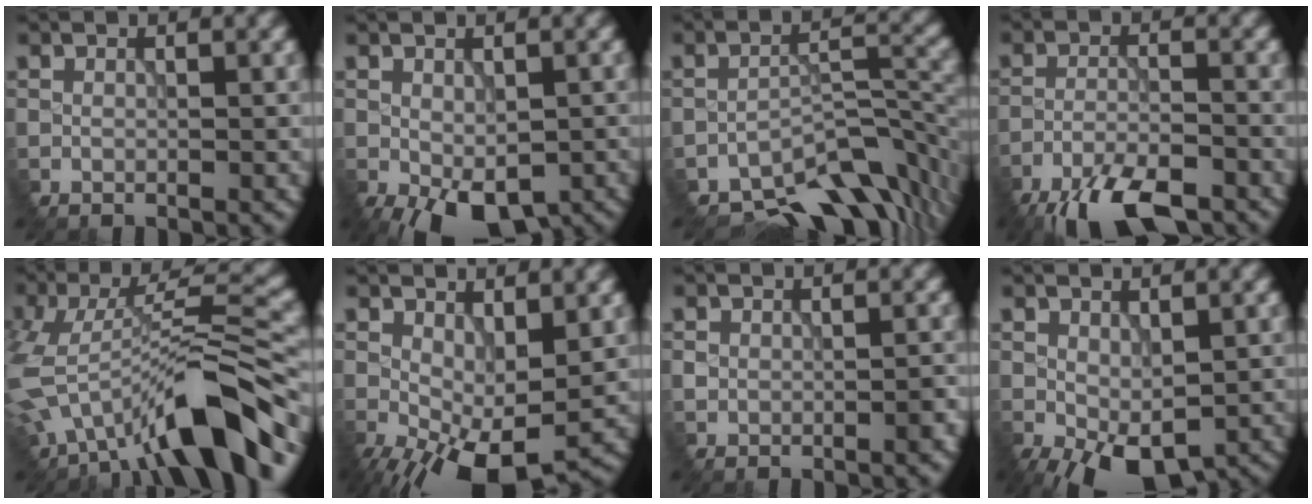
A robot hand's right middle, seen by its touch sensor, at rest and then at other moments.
{"total": 7.3, "force": [-3.7, 3.7, 5.2], "torque": [-0.092, -0.026, -0.042]}
{"total": 9.3, "force": [-7.2, 3.1, 5.1], "torque": [-0.058, -0.006, -0.116]}
{"total": 9.0, "force": [-7.3, 2.4, 4.7], "torque": [-0.081, -0.026, -0.130]}
{"total": 9.6, "force": [-5.4, 2.9, 7.4], "torque": [-0.109, 0.012, -0.097]}
{"total": 8.1, "force": [-2.6, 3.5, 6.8], "torque": [-0.123, -0.013, -0.040]}
{"total": 2.0, "force": [-0.6, 1.5, 1.2], "torque": [-0.015, -0.004, -0.013]}
{"total": 6.4, "force": [-2.7, 3.2, 4.8], "torque": [-0.089, -0.018, -0.032]}